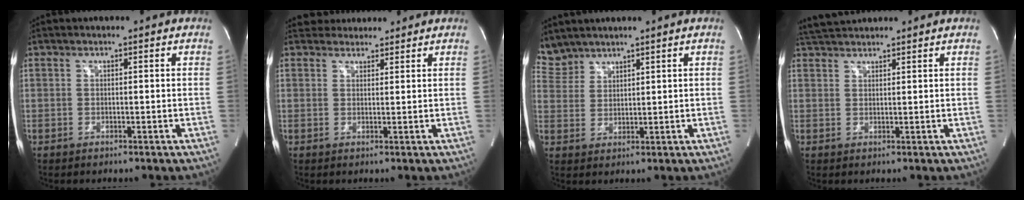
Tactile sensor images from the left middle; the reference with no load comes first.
{"total": 3.6, "force": [3.4, 1.3, -0.1], "torque": [0.004, 0.020, 0.052]}
{"total": 4.1, "force": [4.0, 0.8, -0.4], "torque": [-0.004, 0.014, 0.093]}
{"total": 4.1, "force": [3.9, 0.5, 1.0], "torque": [-0.026, 0.030, 0.076]}